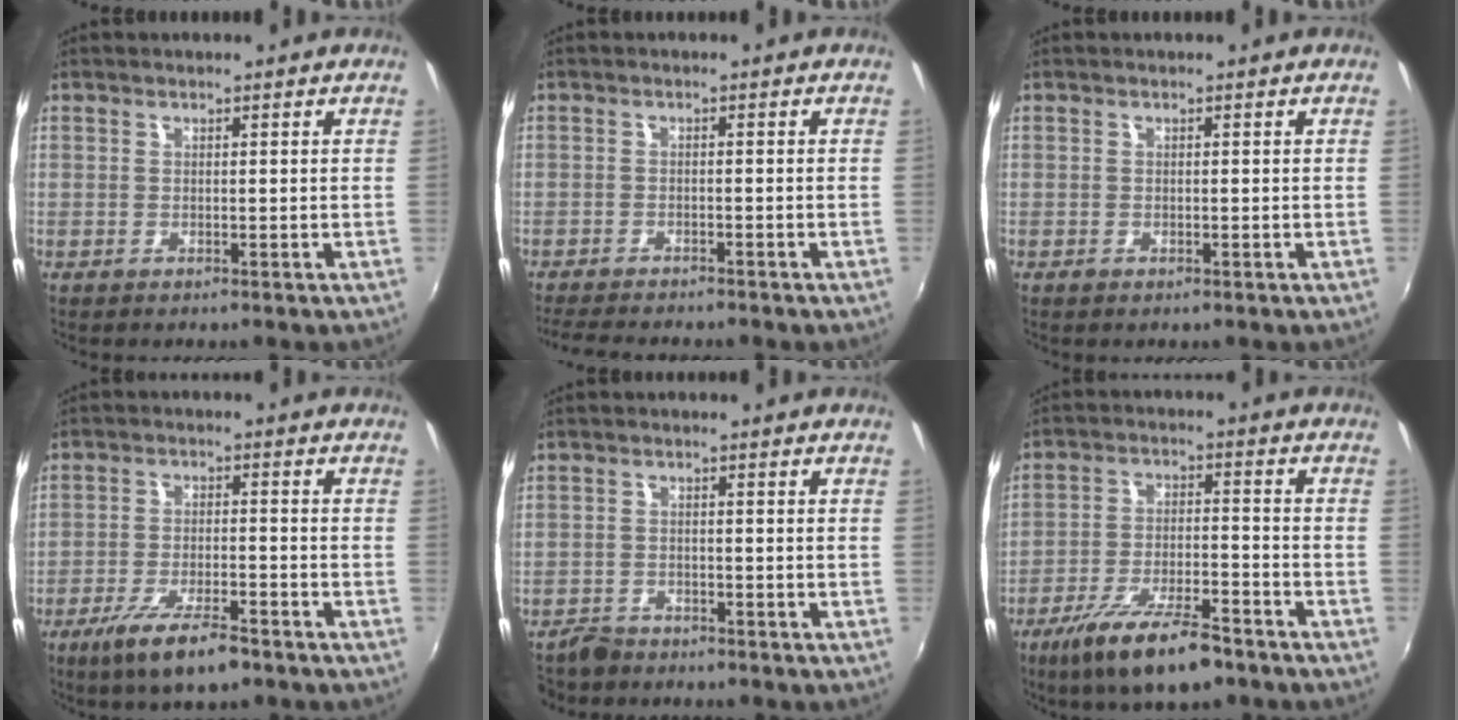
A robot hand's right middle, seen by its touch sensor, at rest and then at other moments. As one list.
[{"total": 7.4, "force": [-6.7, 1.0, 2.9], "torque": [-0.073, -0.018, -0.108]}, {"total": 0.6, "force": [-0.4, 0.4, 0.2], "torque": [-0.003, -0.004, -0.009]}, {"total": 9.8, "force": [-6.8, 2.3, 6.6], "torque": [-0.148, -0.023, -0.118]}, {"total": 3.5, "force": [-3.1, 1.7, 0.2], "torque": [-0.019, 0.003, -0.059]}, {"total": 13.9, "force": [-10.0, 3.9, 8.8], "torque": [-0.182, -0.026, -0.169]}]